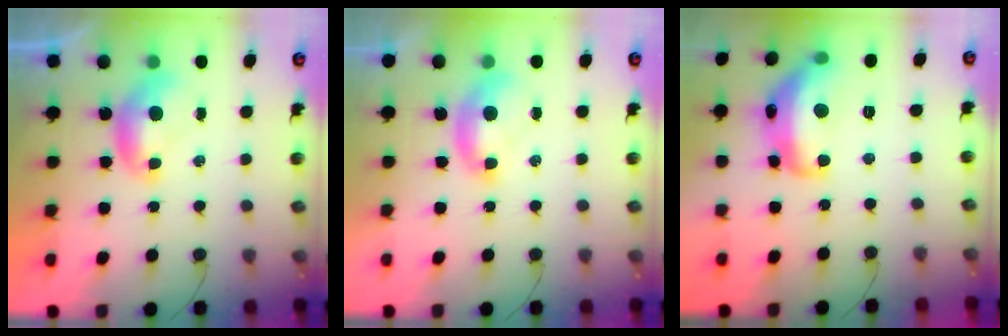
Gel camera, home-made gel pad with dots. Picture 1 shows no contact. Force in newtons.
{"total": 1.5, "press": 1.4, "slide": 0.6}
{"total": 10.2, "press": 10.2, "slide": 1.1}